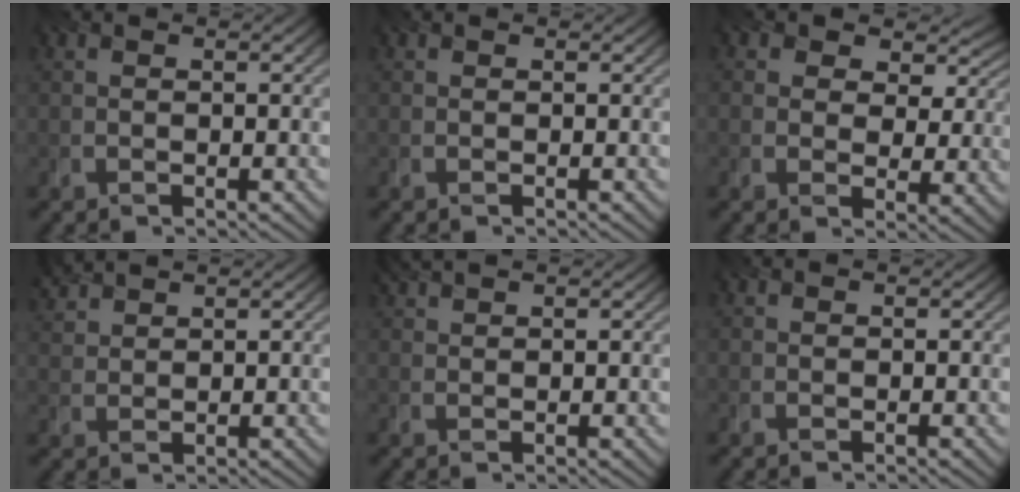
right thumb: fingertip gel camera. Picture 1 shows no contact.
{"total": 0.0}
{"total": 7.9, "force": [3.7, 5.5, 4.3], "torque": [-0.088, 0.001, 0.049]}
{"total": 3.3, "force": [3.0, 0.9, 1.0], "torque": [-0.032, 0.015, 0.067]}
{"total": 1.8, "force": [1.7, 0.2, 0.6], "torque": [-0.017, 0.009, 0.037]}
{"total": 0.0}